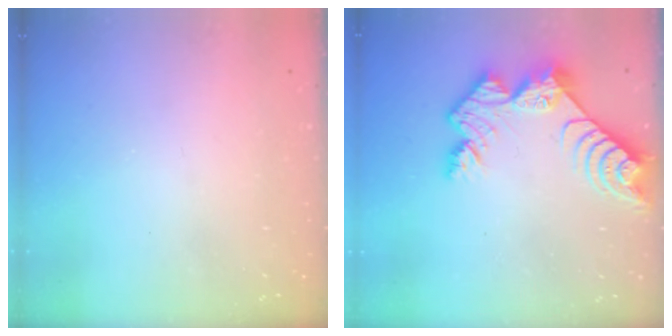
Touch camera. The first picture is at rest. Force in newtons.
{"total": 11.0, "press": 11.0, "slide": 0.9}